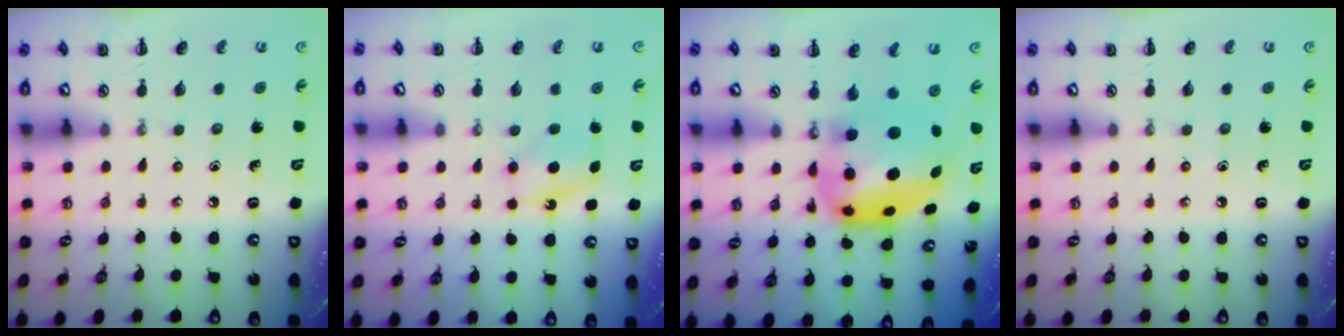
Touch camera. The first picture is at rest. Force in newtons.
{"total": 5.7, "press": 5.5, "slide": 1.5}
{"total": 8.6, "press": 8.4, "slide": 2.1}
{"total": 0.0}